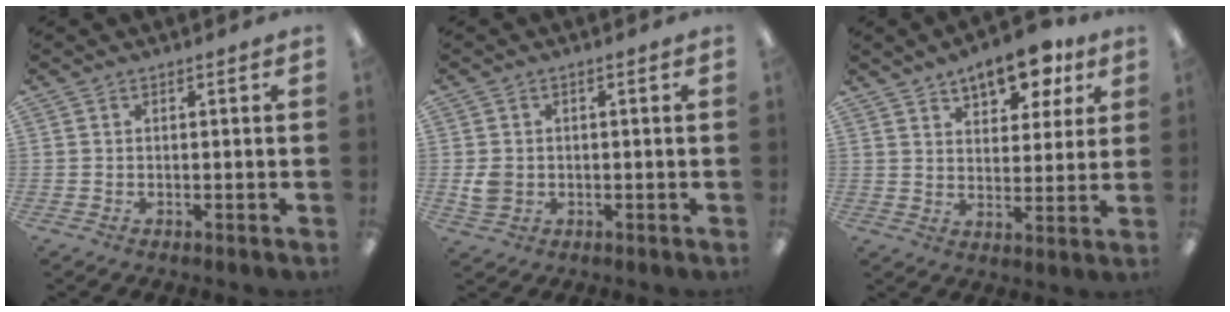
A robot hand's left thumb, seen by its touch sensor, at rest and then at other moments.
{"total": 3.6, "force": [-0.2, 3.2, 1.8], "torque": [-0.023, 0.004, -0.003]}
{"total": 11.6, "force": [8.1, 5.3, 6.4], "torque": [-0.080, -0.037, 0.138]}